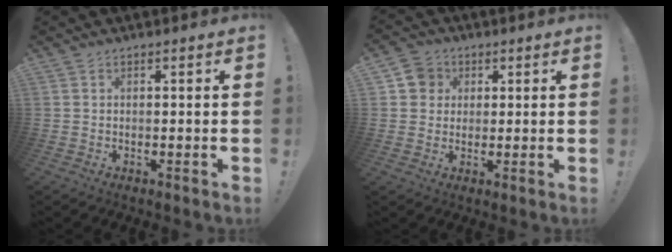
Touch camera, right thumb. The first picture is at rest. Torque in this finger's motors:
{"motor_torque": [0.07, 0.03, -0.18, 0.40, 0.00]}